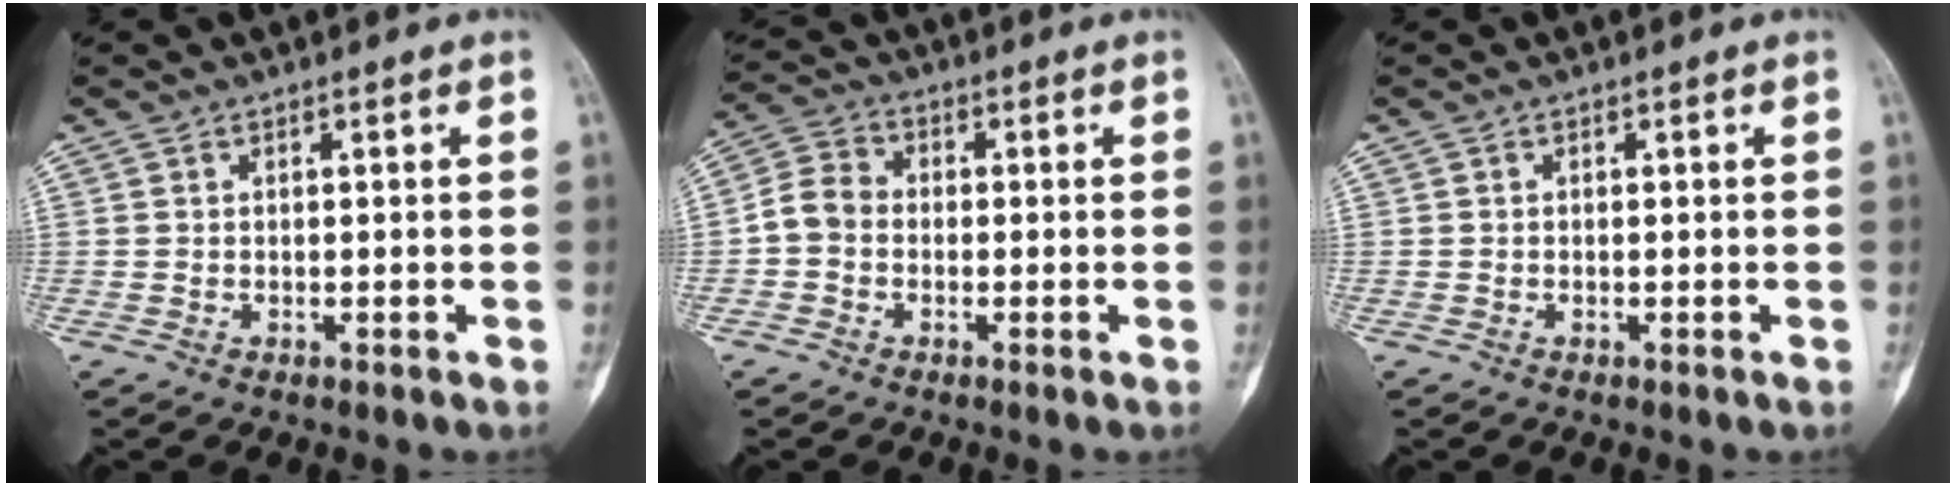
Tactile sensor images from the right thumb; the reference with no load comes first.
{"total": 5.6, "force": [-1.0, 4.6, 3.0], "torque": [-0.046, 0.018, -0.034]}
{"total": 0.0}